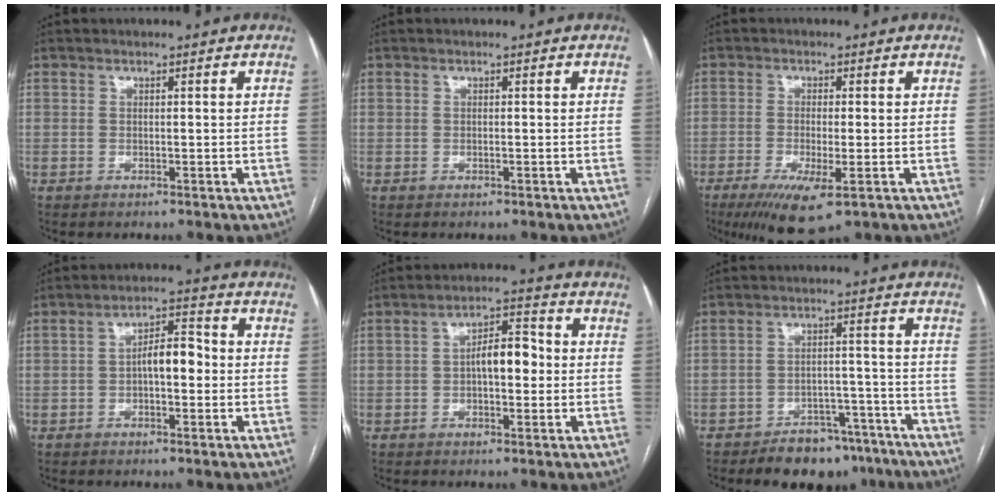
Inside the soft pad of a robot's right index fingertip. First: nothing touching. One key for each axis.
{"total": 0.0}
{"total": 7.8, "fx": -3.9, "fy": 1.5, "fz": 6.6, "tx": -0.114, "ty": -0.023, "tz": -0.061}
{"total": 5.7, "fx": -0.5, "fy": 2.3, "fz": 5.2, "tx": -0.082, "ty": 0.022, "tz": -0.013}
{"total": 6.4, "fx": -0.2, "fy": 2.7, "fz": 5.8, "tx": -0.092, "ty": 0.021, "tz": -0.008}
{"total": 9.8, "fx": -7.8, "fy": 4.9, "fz": 3.5, "tx": -0.025, "ty": 0.019, "tz": -0.117}